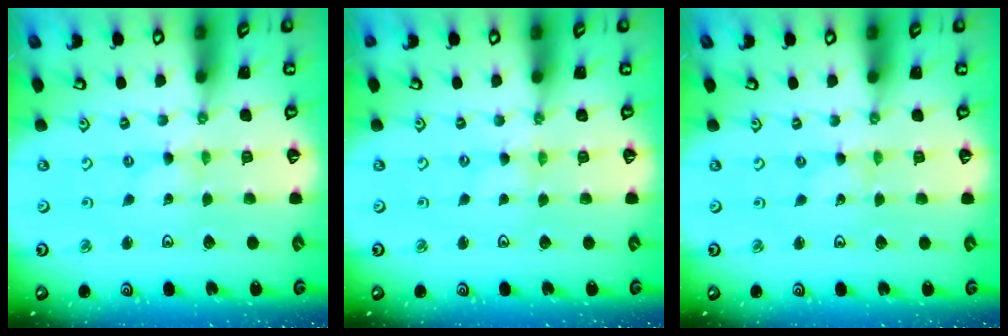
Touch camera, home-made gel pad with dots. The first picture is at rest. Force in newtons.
{"total": 0.0}
{"total": 0.0}